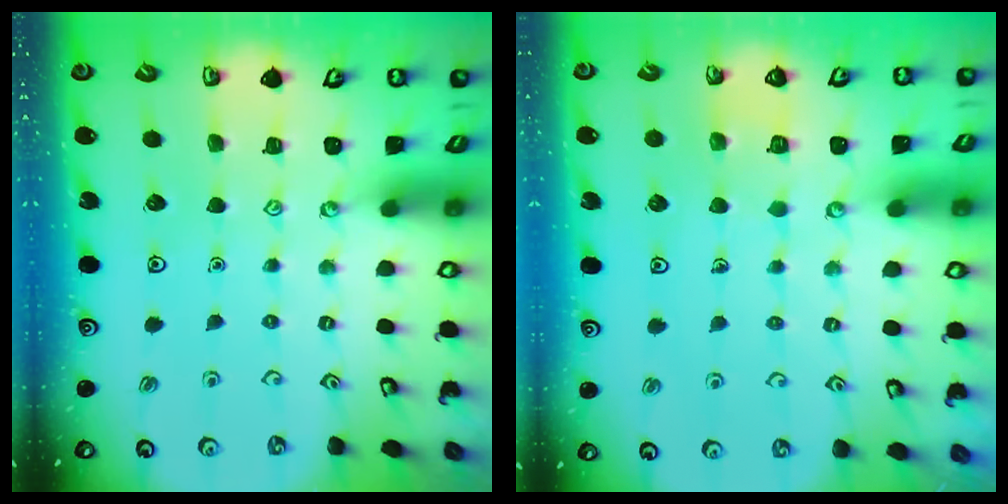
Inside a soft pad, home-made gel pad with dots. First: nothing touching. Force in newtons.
{"total": 2.9, "press": 2.9, "slide": 0.2}